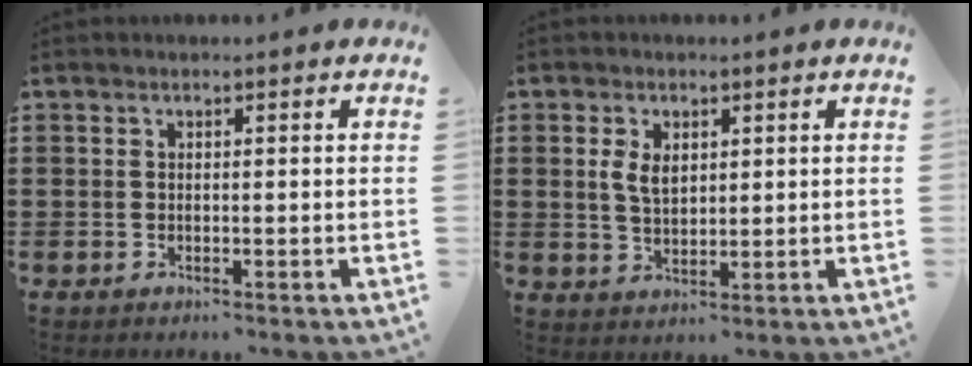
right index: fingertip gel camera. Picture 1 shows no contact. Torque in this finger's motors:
{"motor_torque": [0.03, 0.02, 0.14, 0.11]}